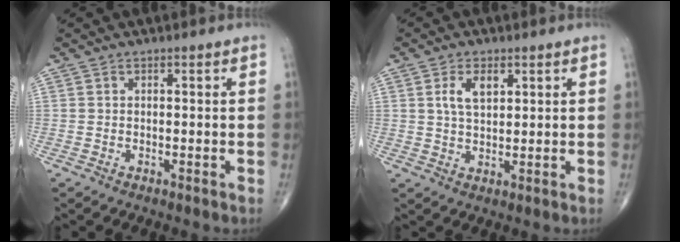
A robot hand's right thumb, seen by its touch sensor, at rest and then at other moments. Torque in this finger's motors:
{"motor_torque": [0.01, 0.04, 0.14, -0.02, 0.05]}